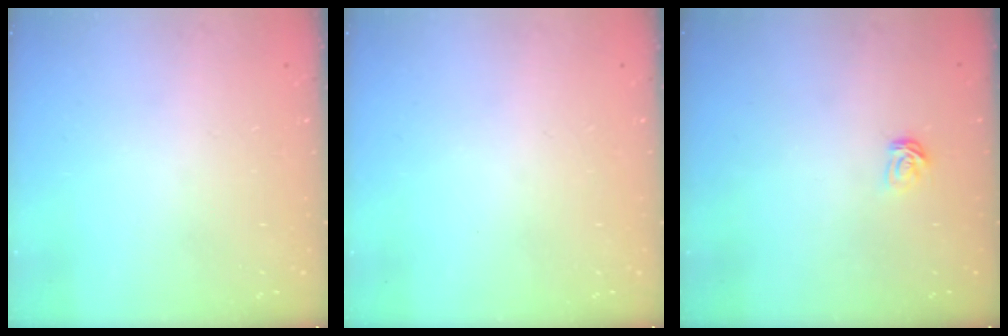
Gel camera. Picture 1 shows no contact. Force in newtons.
{"total": 0.0}
{"total": 3.6, "press": 3.6, "slide": 0.4}